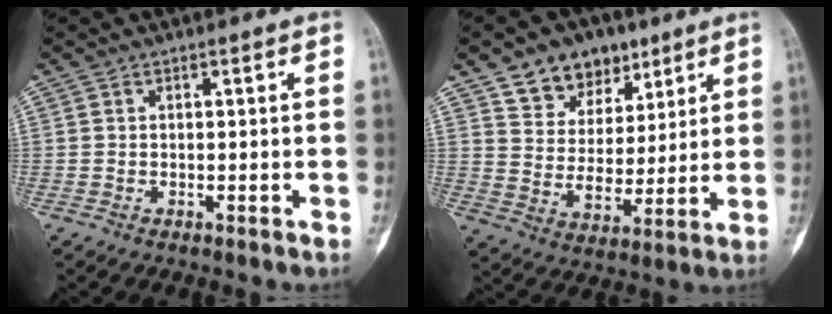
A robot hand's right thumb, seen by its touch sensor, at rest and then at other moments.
{"total": 13.1, "force": [8.1, 9.0, 4.8], "torque": [-0.033, -0.042, 0.143]}